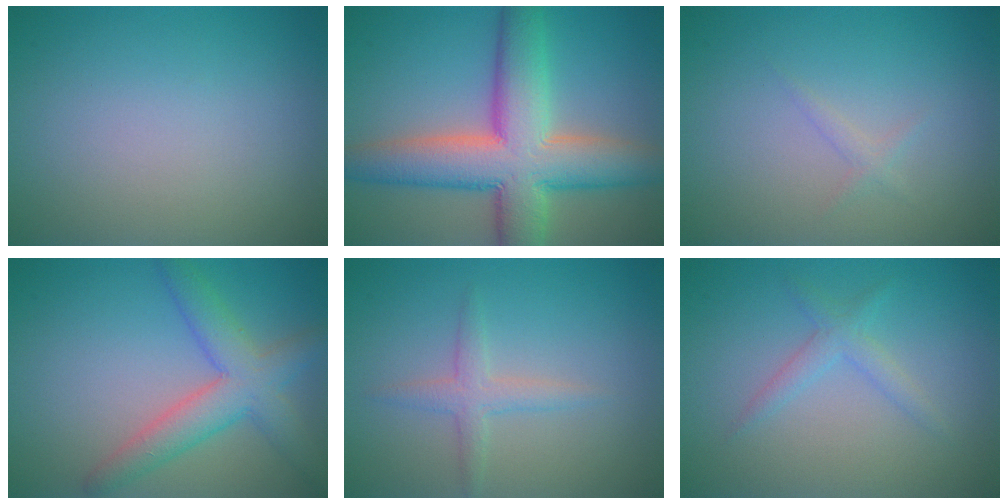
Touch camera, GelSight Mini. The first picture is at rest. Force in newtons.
{"total": 10.5, "press": 10.5, "slide": 0.6}
{"total": 0.8, "press": 0.8, "slide": 0.0}
{"total": 5.1, "press": 5.1, "slide": 0.2}
{"total": 2.0, "press": 2.0, "slide": 0.2}
{"total": 1.7, "press": 1.7, "slide": 0.1}